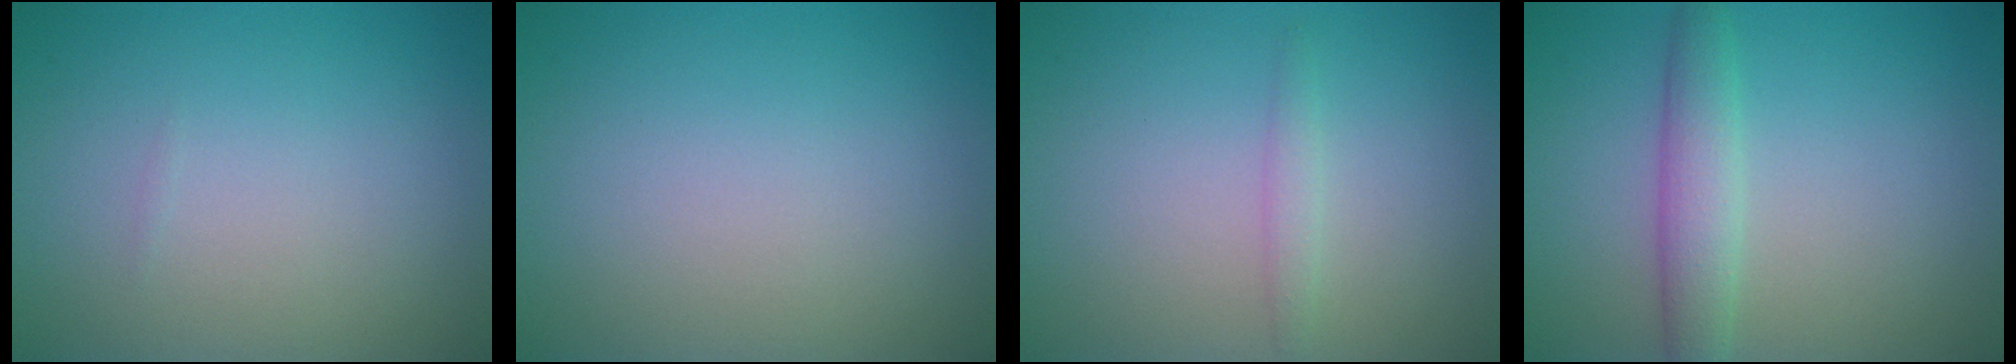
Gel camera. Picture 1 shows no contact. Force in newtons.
{"total": 0.0}
{"total": 1.0, "press": 1.0, "slide": 0.1}
{"total": 3.0, "press": 3.0, "slide": 0.0}